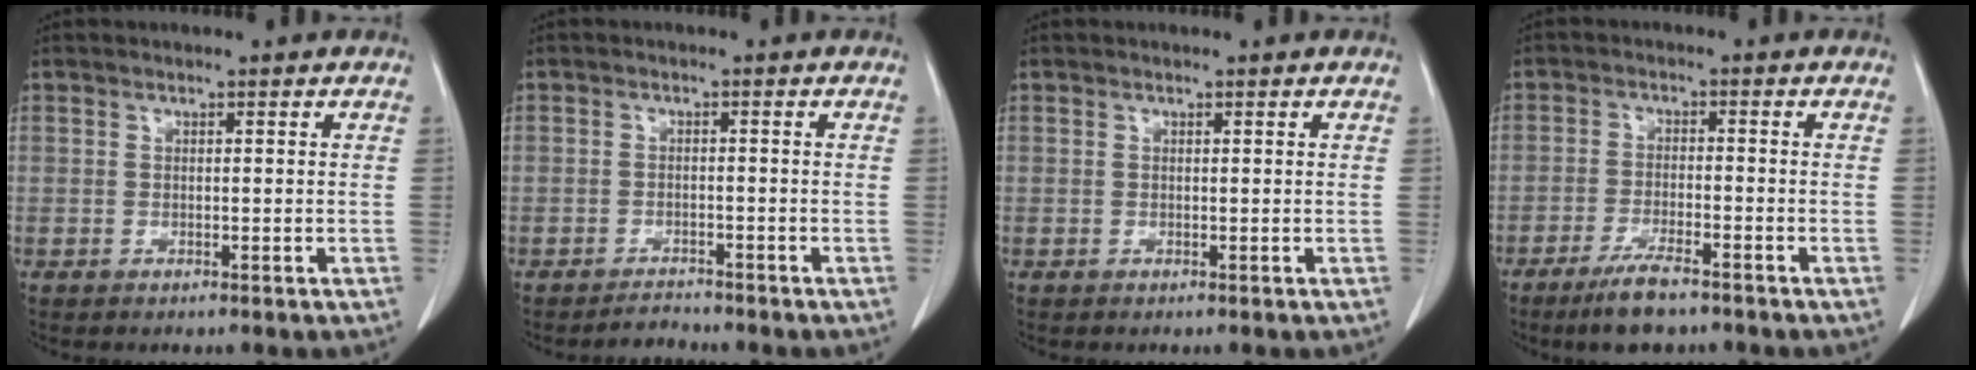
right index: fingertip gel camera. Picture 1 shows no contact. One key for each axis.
{"total": 1.8, "fx": -1.7, "fy": 0.5, "fz": -0.4, "tx": 0.008, "ty": -0.002, "tz": -0.028}
{"total": 0.0}
{"total": 6.3, "fx": -4.7, "fy": 1.1, "fz": 4.1, "tx": -0.078, "ty": -0.012, "tz": -0.083}